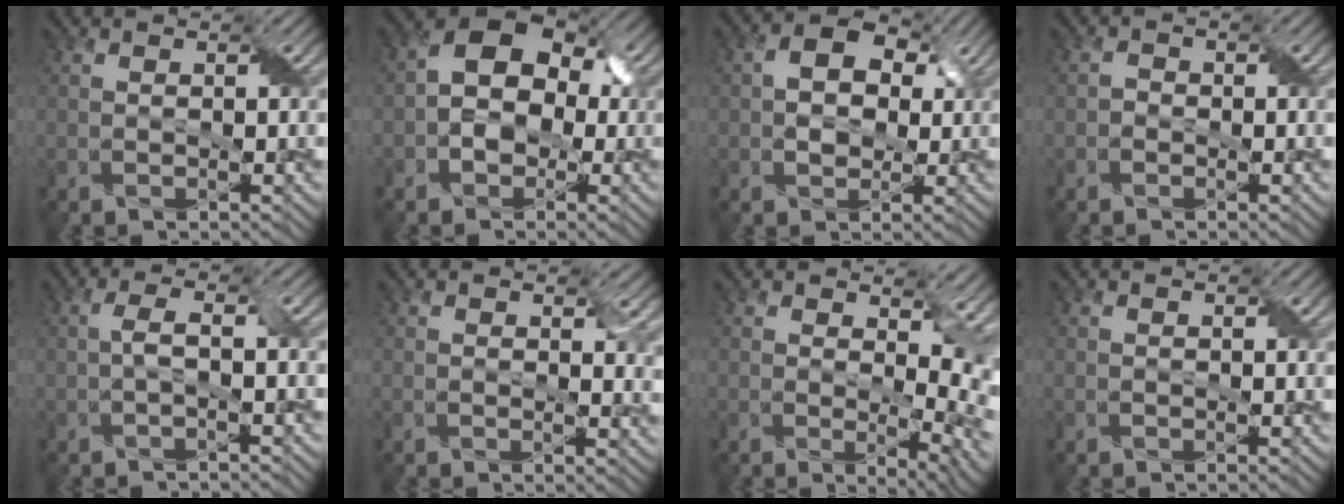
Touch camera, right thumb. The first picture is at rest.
{"total": 10.2, "force": [0.2, 7.5, 6.9], "torque": [-0.086, 0.037, -0.020]}
{"total": 6.6, "force": [1.5, 4.7, 4.3], "torque": [-0.079, 0.014, 0.012]}
{"total": 1.0, "force": [-0.6, 0.8, 0.2], "torque": [-0.005, 0.003, -0.013]}
{"total": 1.8, "force": [-0.2, 0.3, 1.8], "torque": [-0.040, 0.009, -0.005]}
{"total": 3.0, "force": [1.2, 1.7, 2.1], "torque": [-0.034, -0.007, 0.019]}
{"total": 7.8, "force": [2.0, 4.0, 6.4], "torque": [-0.097, -0.014, 0.035]}
{"total": 0.6, "force": [0.0, 0.4, 0.4], "torque": [-0.003, -0.003, 0.000]}